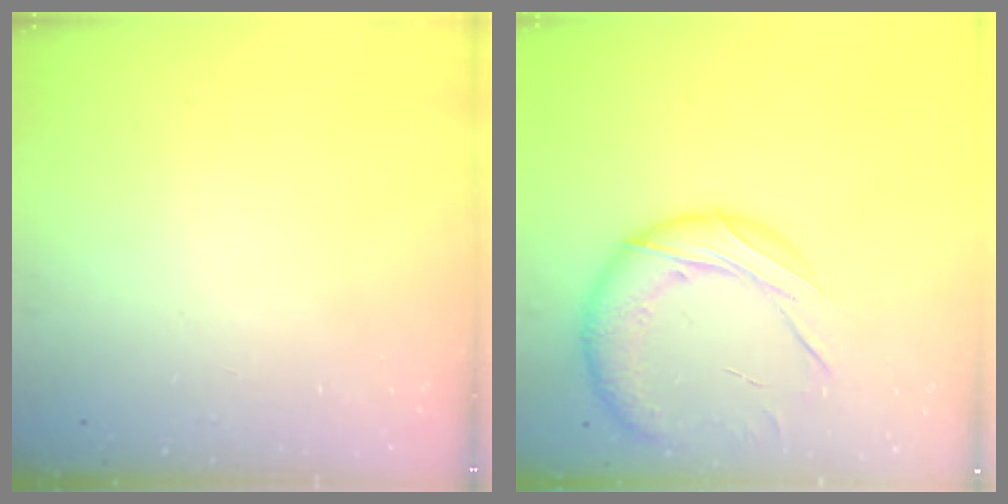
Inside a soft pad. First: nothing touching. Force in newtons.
{"total": 18.1, "press": 17.9, "slide": 2.8}